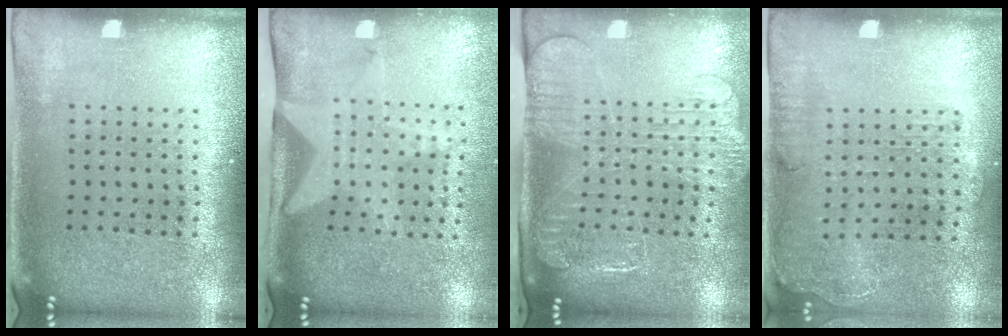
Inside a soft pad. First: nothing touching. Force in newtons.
{"total": 2.1, "press": 1.6, "slide": 1.3}
{"total": 2.6, "press": 2.1, "slide": 1.6}
{"total": 1.3, "press": 1.2, "slide": 0.5}